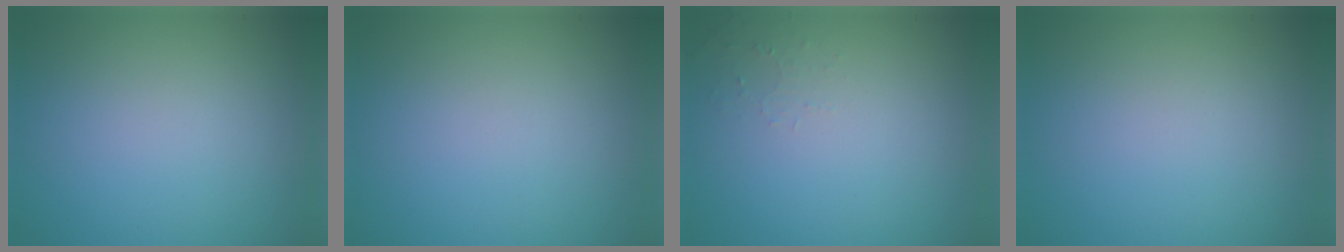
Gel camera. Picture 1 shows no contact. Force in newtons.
{"total": 0.0}
{"total": 0.9, "press": 0.9, "slide": 0.2}
{"total": 0.0}